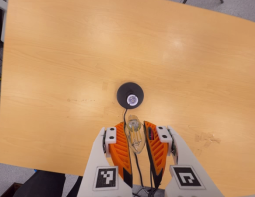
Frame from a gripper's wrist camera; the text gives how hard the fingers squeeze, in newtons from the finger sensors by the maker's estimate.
{"total": 19.0, "left": 22.4, "right": 15.7}